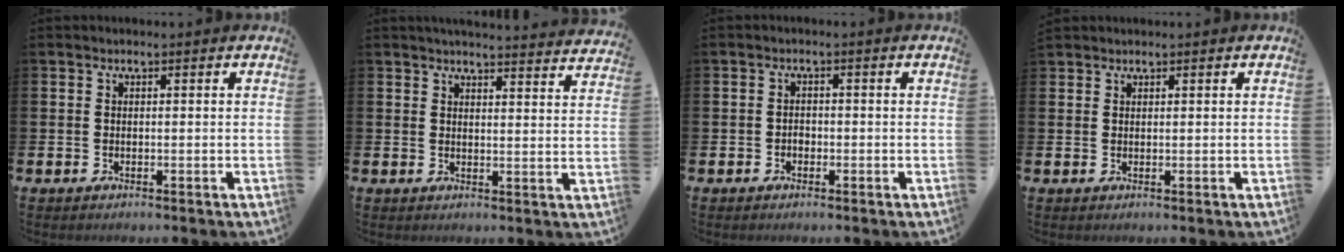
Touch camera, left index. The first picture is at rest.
{"total": 3.9, "force": [3.9, -0.2, 0.3], "torque": [-0.005, -0.028, 0.068]}
{"total": 1.1, "force": [-0.5, 0.8, 0.4], "torque": [-0.009, 0.001, -0.011]}
{"total": 1.1, "force": [1.1, 0.3, -0.1], "torque": [0.000, 0.002, 0.022]}